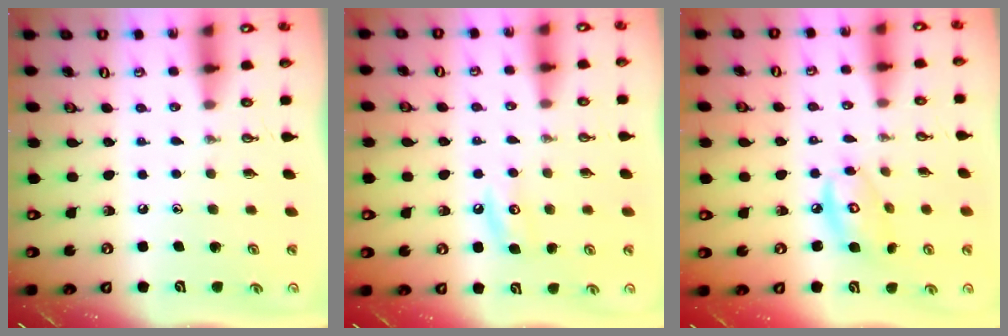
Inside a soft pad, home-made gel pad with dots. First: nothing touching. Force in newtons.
{"total": 5.3, "press": 5.3, "slide": 0.5}
{"total": 8.4, "press": 8.4, "slide": 0.5}